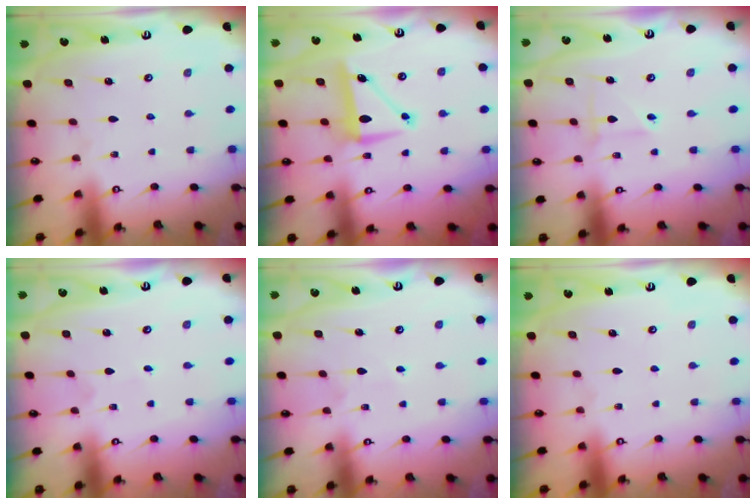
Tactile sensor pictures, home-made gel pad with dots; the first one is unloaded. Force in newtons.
{"total": 7.3, "press": 6.9, "slide": 2.4}
{"total": 2.5, "press": 2.5, "slide": 0.1}
{"total": 0.6, "press": 0.6, "slide": 0.0}
{"total": 4.9, "press": 4.9, "slide": 0.5}
{"total": 0.0}